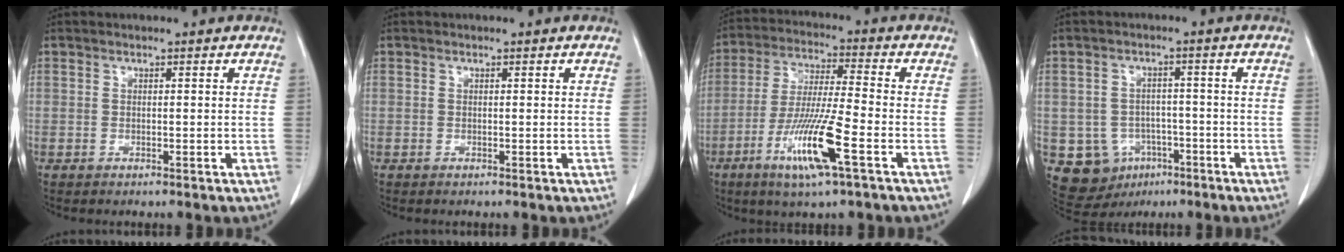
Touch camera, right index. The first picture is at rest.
{"total": 0.0}
{"total": 12.4, "force": [-5.3, 0.3, 11.2], "torque": [-0.221, -0.021, -0.101]}
{"total": 8.8, "force": [-3.4, 7.8, 2.2], "torque": [-0.045, 0.014, -0.037]}